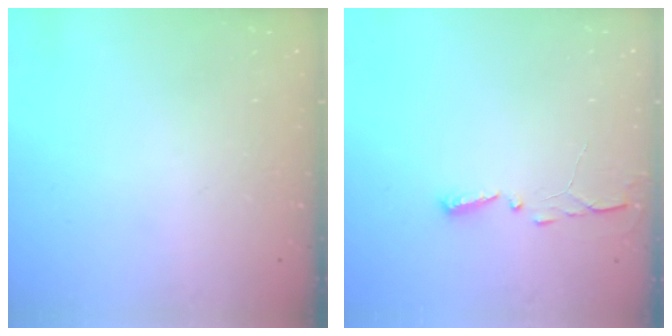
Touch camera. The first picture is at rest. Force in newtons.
{"total": 2.9, "press": 2.9, "slide": 0.4}